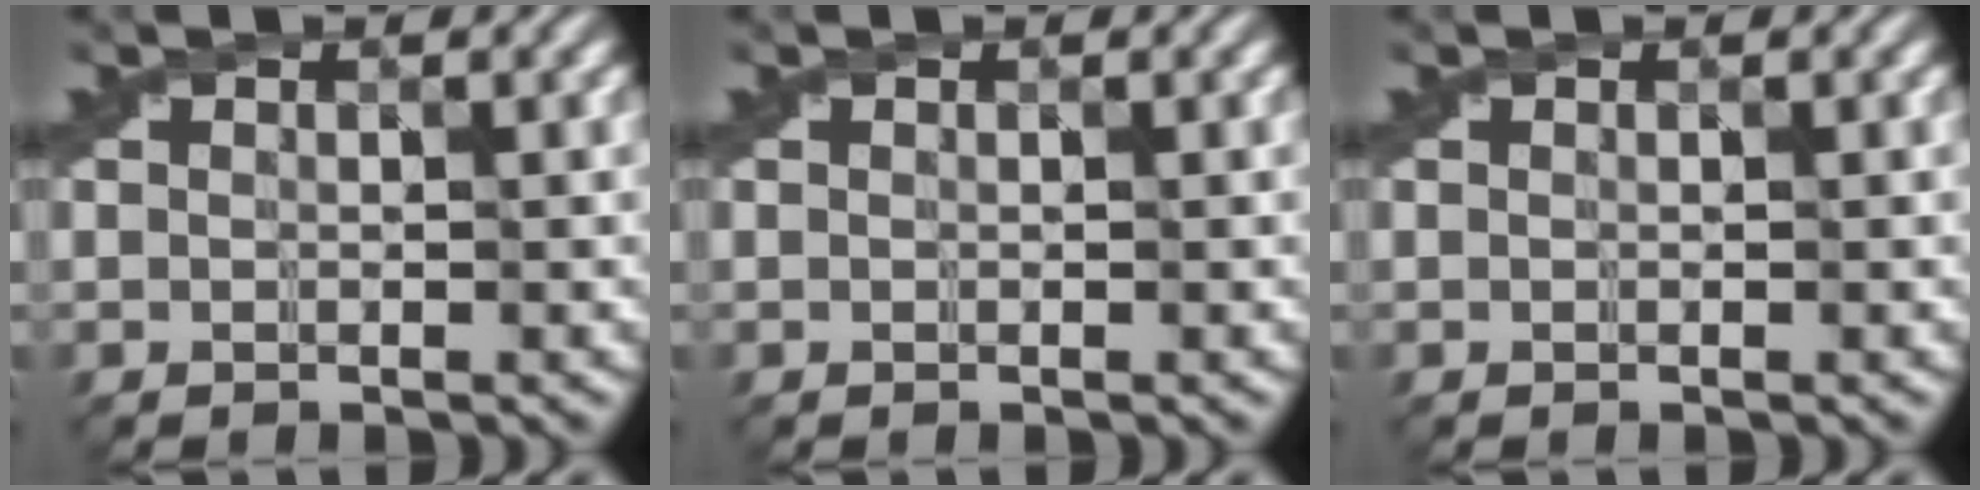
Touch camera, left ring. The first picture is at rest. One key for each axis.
{"total": 0.0}
{"total": 0.0}